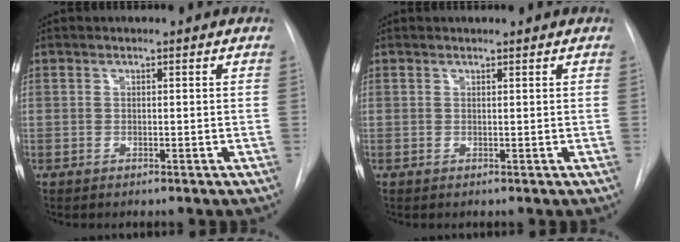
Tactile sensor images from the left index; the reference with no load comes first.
{"total": 1.3, "force": [1.2, 0.2, 0.1], "torque": [-0.007, 0.010, 0.019]}